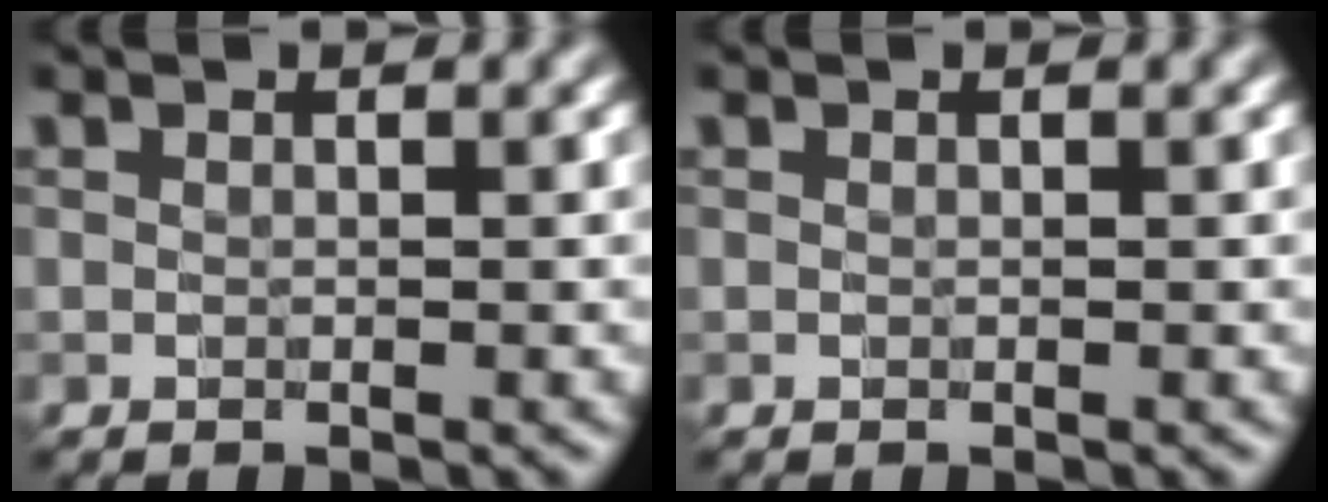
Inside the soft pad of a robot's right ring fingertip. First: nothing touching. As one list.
[{"total": 0.0}]